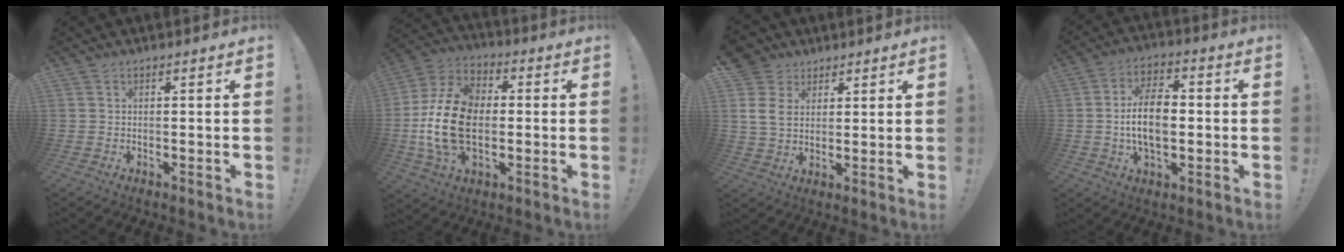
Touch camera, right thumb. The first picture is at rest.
{"total": 20.0, "force": [-2.0, 13.2, 14.8], "torque": [-0.280, 0.018, -0.029]}
{"total": 9.3, "force": [3.5, 7.5, 4.2], "torque": [-0.080, -0.011, 0.073]}
{"total": 12.3, "force": [-1.3, 7.0, 10.0], "torque": [-0.185, 0.006, -0.025]}